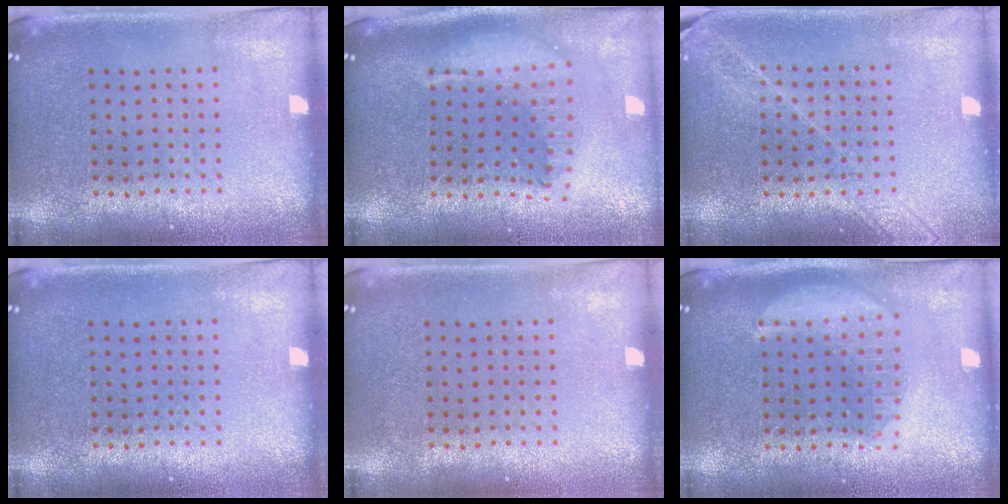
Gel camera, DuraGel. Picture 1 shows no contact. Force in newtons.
{"total": 2.2, "press": 1.7, "slide": 1.3}
{"total": 1.6, "press": 1.5, "slide": 0.7}
{"total": 0.0}
{"total": 0.0}
{"total": 2.9, "press": 2.9, "slide": 0.3}